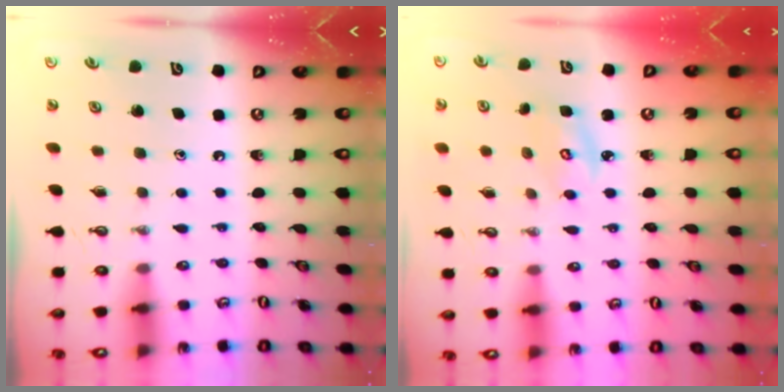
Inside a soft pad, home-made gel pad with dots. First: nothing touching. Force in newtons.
{"total": 4.0, "press": 4.0, "slide": 0.5}